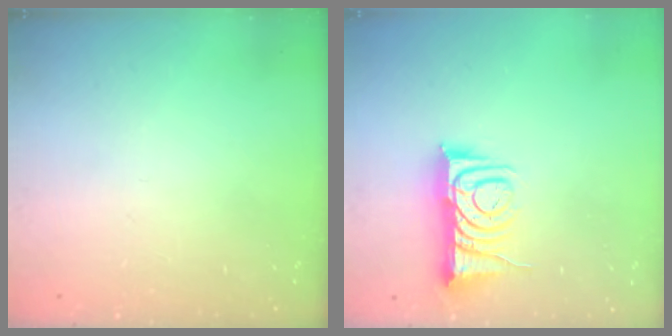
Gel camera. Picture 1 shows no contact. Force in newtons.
{"total": 8.4, "press": 8.3, "slide": 1.0}